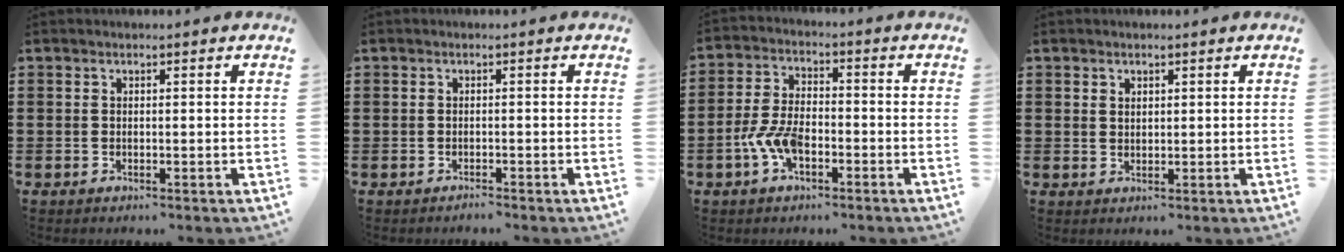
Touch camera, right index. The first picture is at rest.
{"total": 0.8, "force": [-0.7, 0.2, -0.1], "torque": [0.000, 0.004, -0.017]}
{"total": 6.4, "force": [-2.7, 3.1, 5.0], "torque": [-0.126, -0.006, -0.056]}
{"total": 1.3, "force": [1.0, 0.8, 0.2], "torque": [-0.006, 0.002, 0.020]}